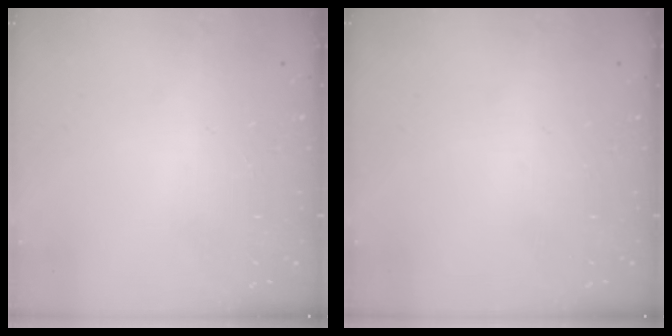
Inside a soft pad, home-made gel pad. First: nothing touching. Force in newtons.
{"total": 0.0}